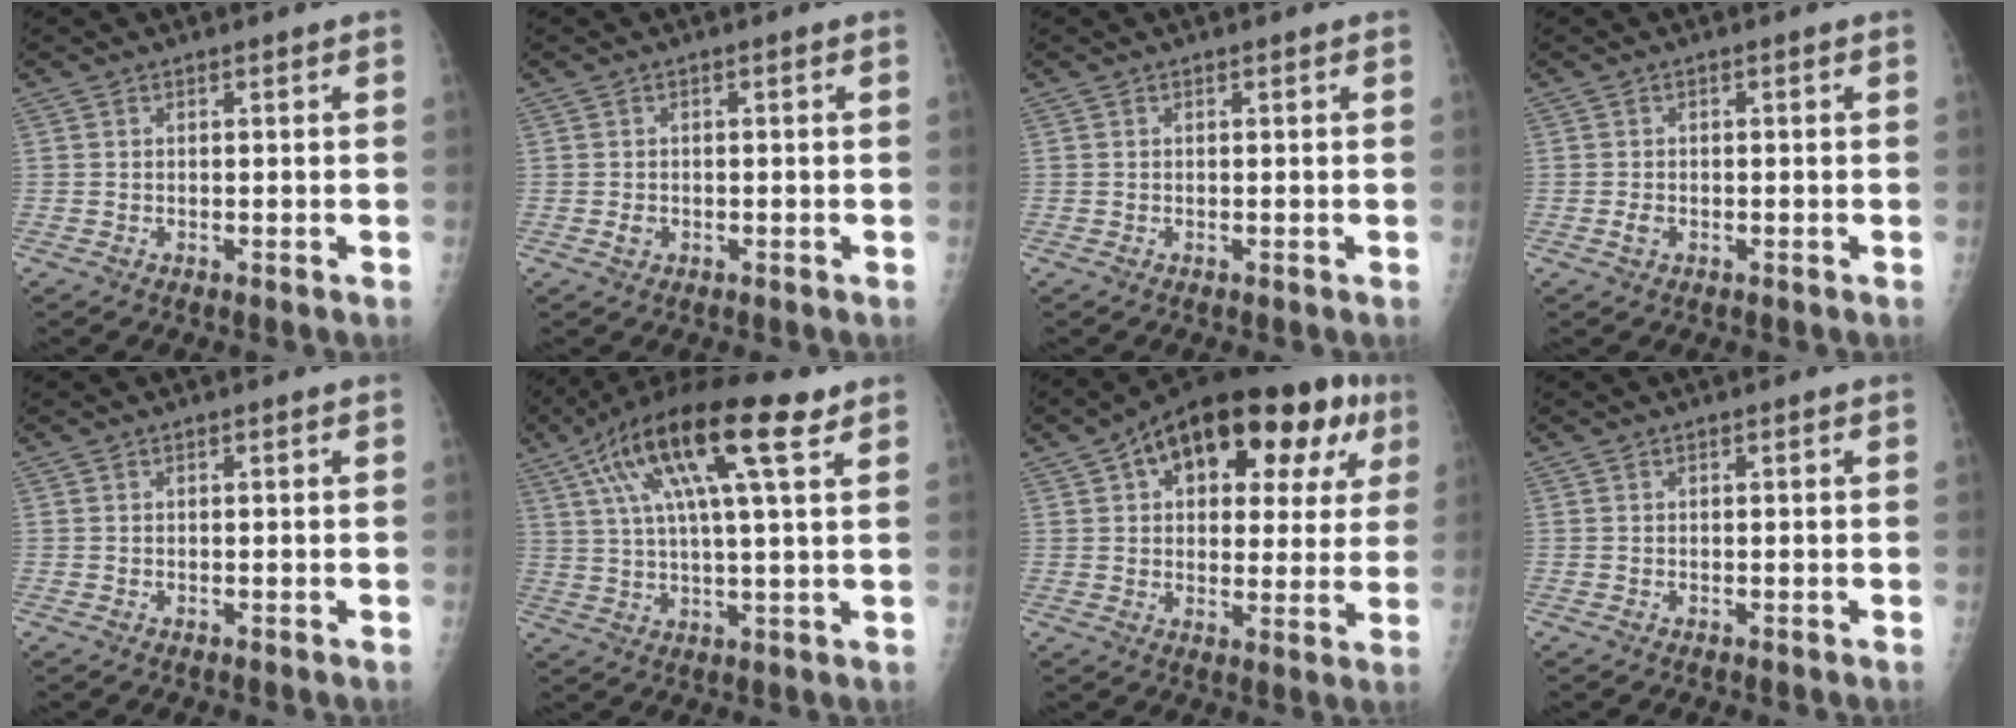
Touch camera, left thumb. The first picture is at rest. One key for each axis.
{"total": 1.1, "fx": -0.4, "fy": 0.9, "fz": 0.6, "tx": -0.007, "ty": 0.003, "tz": -0.006}
{"total": 0.0}
{"total": 1.2, "fx": -0.5, "fy": 0.8, "fz": 0.8, "tx": -0.016, "ty": 0.002, "tz": -0.012}
{"total": 0.0}
{"total": 18.9, "fx": 8.8, "fy": 4.4, "fz": 16.1, "tx": -0.292, "ty": 0.011, "tz": 0.148}
{"total": 23.7, "fx": 9.5, "fy": 12.4, "fz": 17.8, "tx": -0.220, "ty": 0.028, "tz": 0.131}
{"total": 0.0}